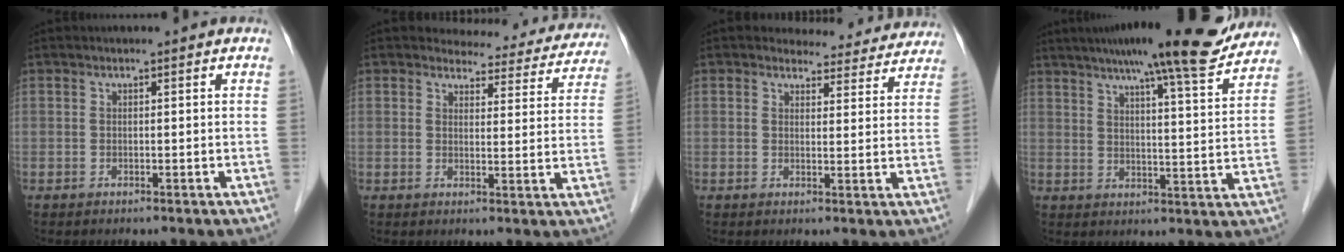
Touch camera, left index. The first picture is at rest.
{"total": 13.5, "force": [12.6, 4.3, 1.9], "torque": [0.012, -0.024, 0.120]}
{"total": 11.3, "force": [10.5, 3.7, 1.3], "torque": [0.014, -0.008, 0.103]}
{"total": 18.6, "force": [15.4, 1.4, 10.4], "torque": [-0.153, 0.009, 0.203]}